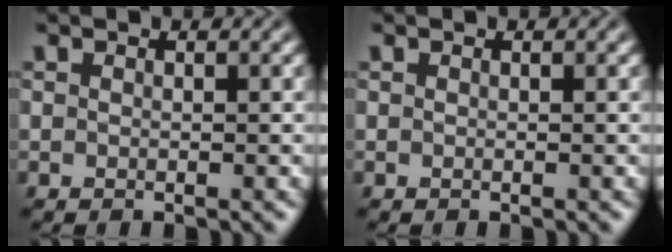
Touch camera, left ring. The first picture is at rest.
{"total": 0.0}